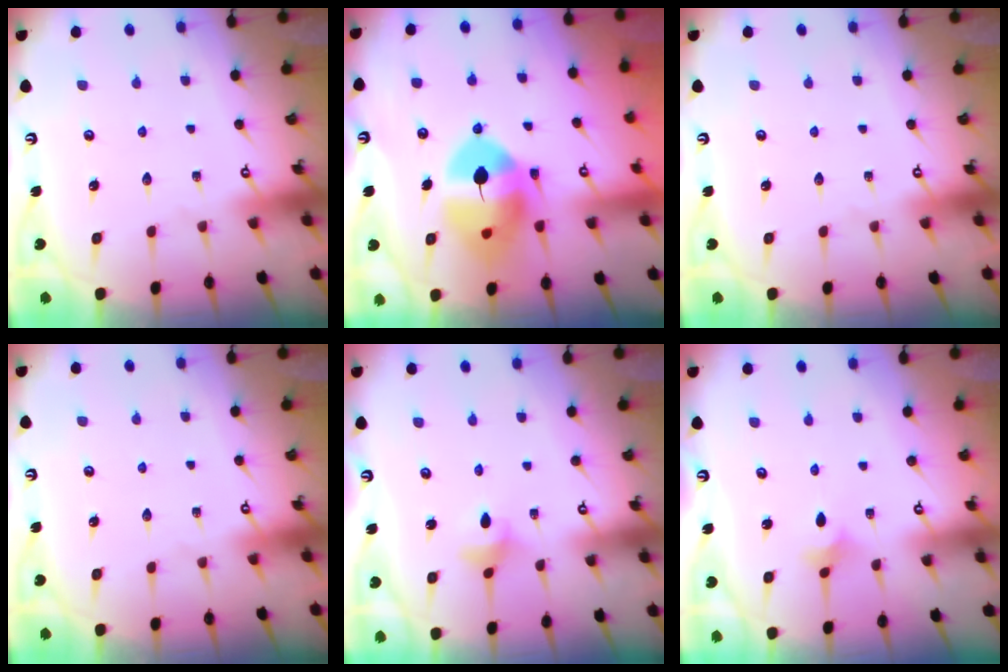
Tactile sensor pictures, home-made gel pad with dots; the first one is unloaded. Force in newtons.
{"total": 12.3, "press": 12.1, "slide": 1.8}
{"total": 0.0}
{"total": 0.0}
{"total": 3.0, "press": 3.0, "slide": 0.1}
{"total": 1.8, "press": 1.7, "slide": 0.5}